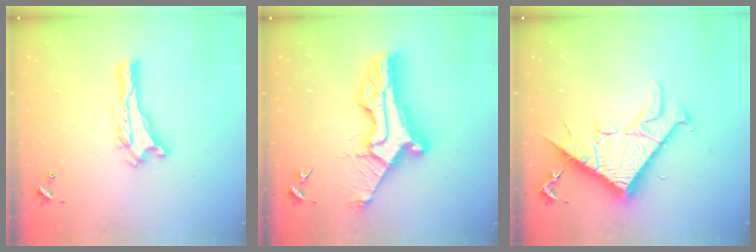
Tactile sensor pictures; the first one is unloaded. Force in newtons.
{"total": 12.7, "press": 12.6, "slide": 1.1}
{"total": 13.0, "press": 13.0, "slide": 0.2}